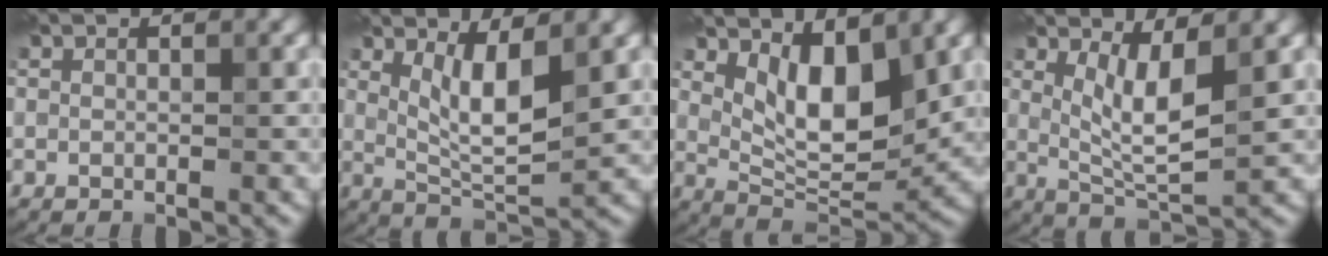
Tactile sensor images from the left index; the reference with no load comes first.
{"total": 4.8, "force": [1.7, 1.1, 4.4], "torque": [-0.081, -0.011, 0.037]}
{"total": 6.6, "force": [2.6, 2.9, 5.4], "torque": [-0.086, -0.016, 0.049]}
{"total": 4.5, "force": [1.3, 1.0, 4.2], "torque": [-0.079, -0.011, 0.032]}